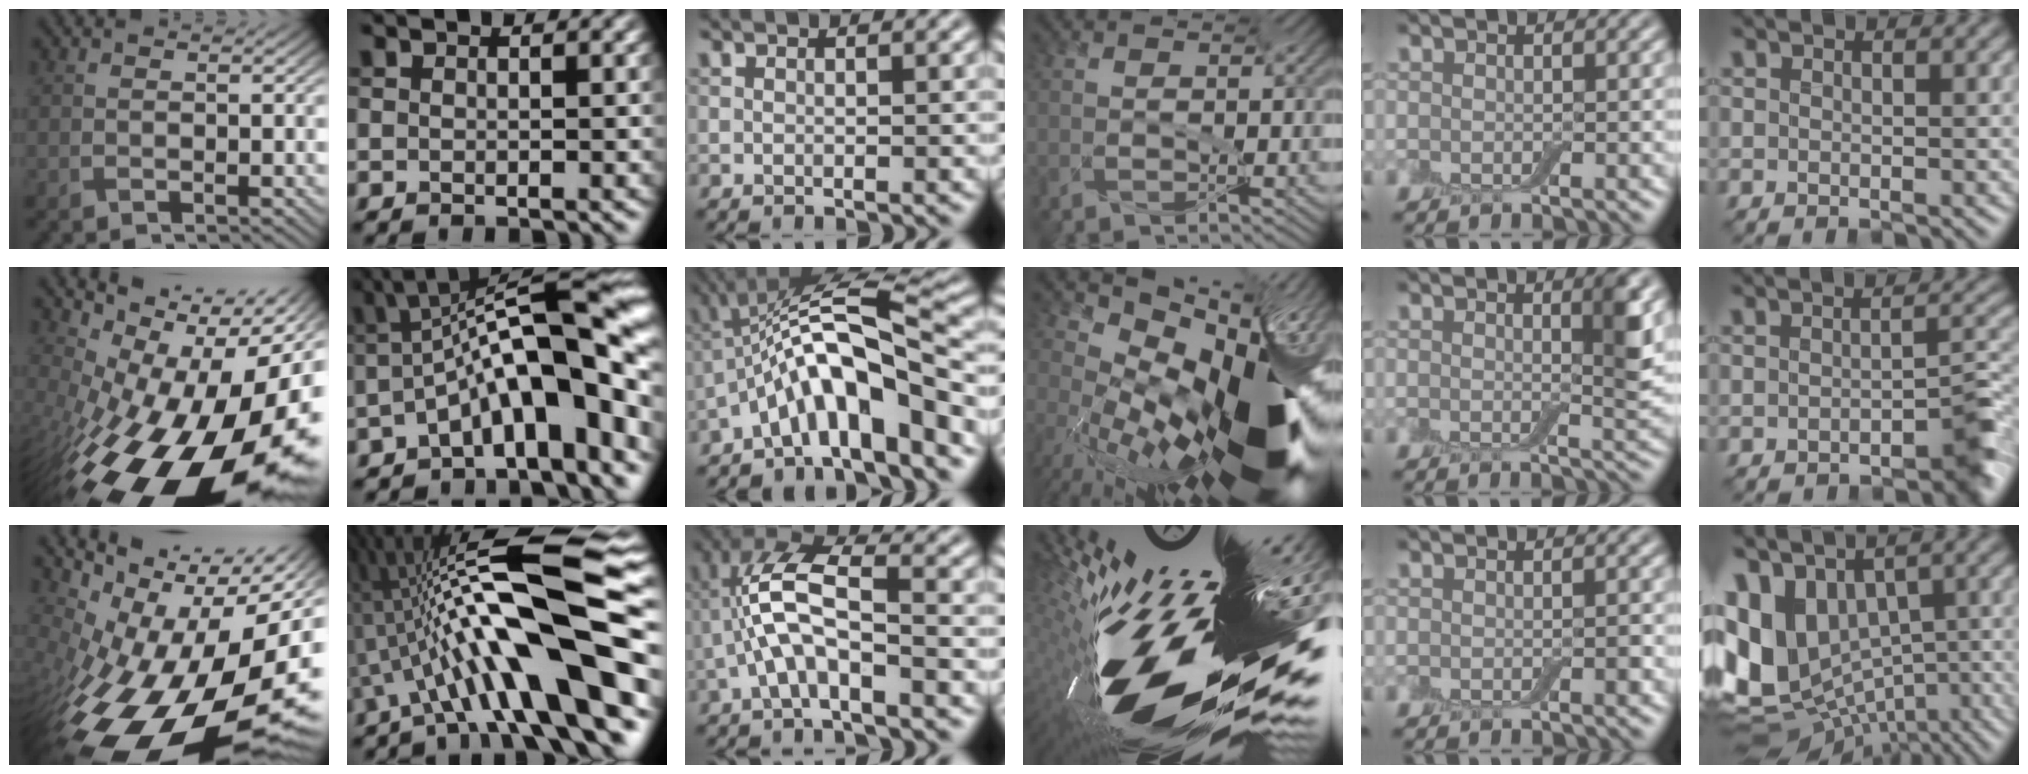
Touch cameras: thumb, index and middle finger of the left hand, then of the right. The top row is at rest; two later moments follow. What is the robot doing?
{"motion": "screw", "object": "jar lid"}